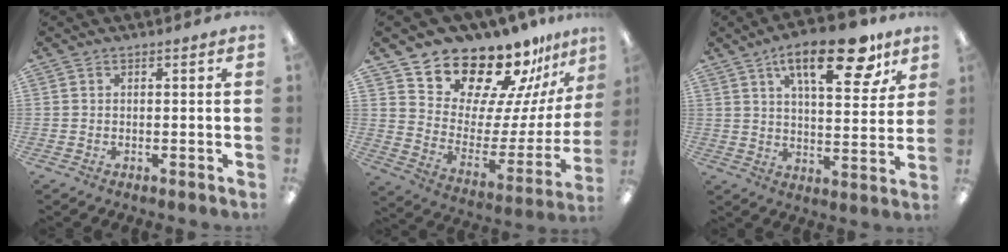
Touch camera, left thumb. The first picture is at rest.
{"total": 17.2, "force": [15.8, 5.7, 3.8], "torque": [-0.080, -0.142, 0.277]}
{"total": 19.2, "force": [10.6, 7.7, 14.1], "torque": [-0.199, -0.043, 0.164]}